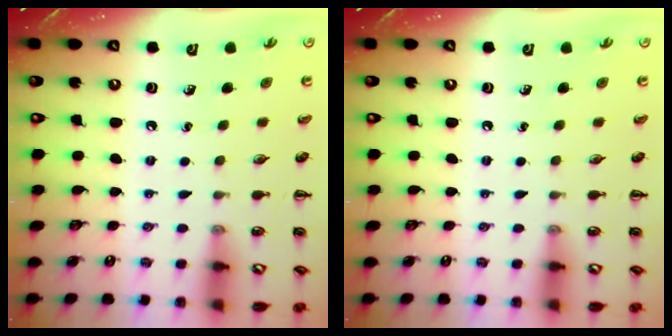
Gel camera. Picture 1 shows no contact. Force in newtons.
{"total": 0.0}